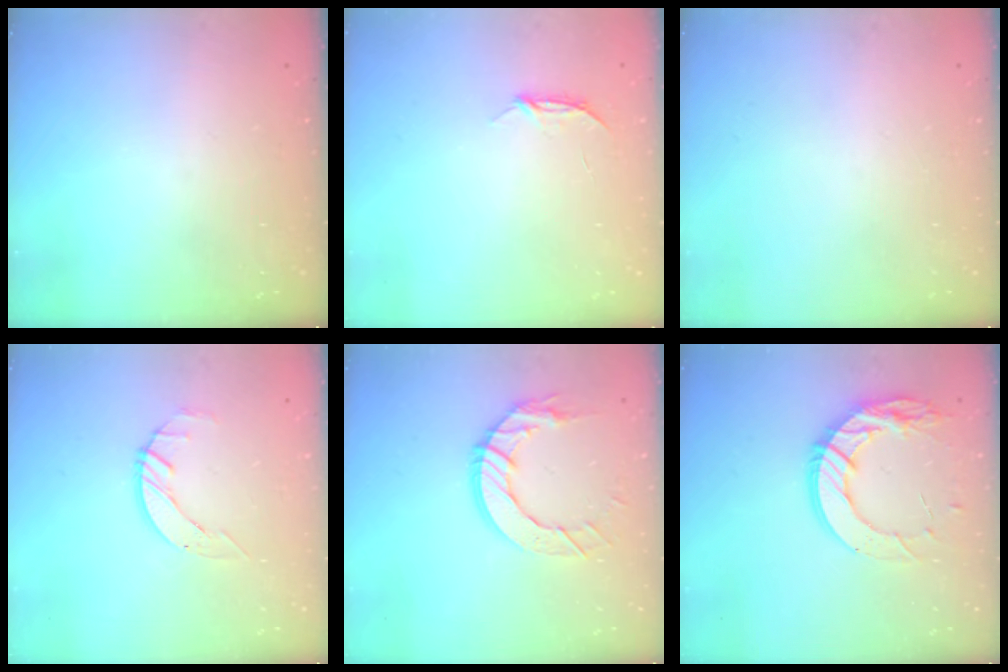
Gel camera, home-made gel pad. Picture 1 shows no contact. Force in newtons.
{"total": 3.9, "press": 3.9, "slide": 0.5}
{"total": 0.0}
{"total": 2.7, "press": 2.7, "slide": 0.3}
{"total": 11.6, "press": 11.6, "slide": 1.0}
{"total": 15.6, "press": 15.5, "slide": 1.4}